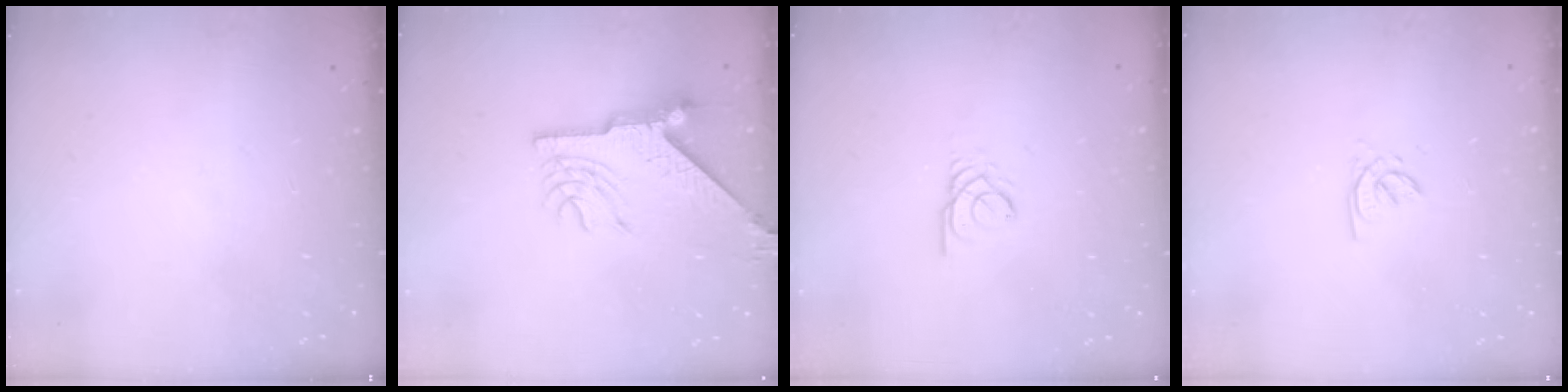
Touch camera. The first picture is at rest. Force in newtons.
{"total": 8.9, "press": 8.9, "slide": 1.1}
{"total": 2.4, "press": 2.4, "slide": 0.4}
{"total": 1.5, "press": 1.5, "slide": 0.2}